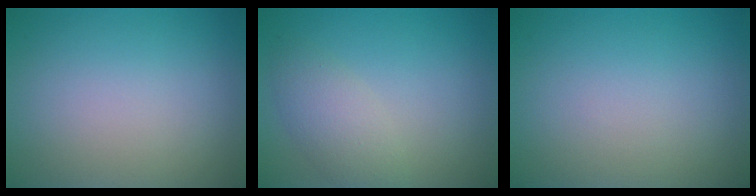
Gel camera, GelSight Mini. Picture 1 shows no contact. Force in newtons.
{"total": 2.9, "press": 2.9, "slide": 0.2}
{"total": 0.0}